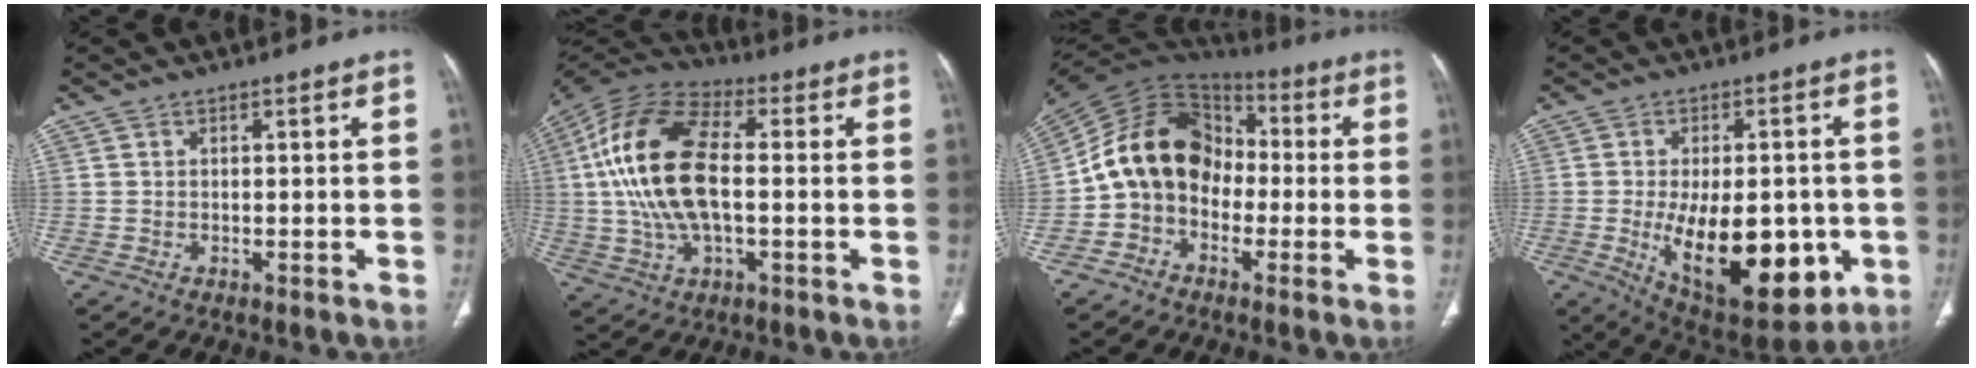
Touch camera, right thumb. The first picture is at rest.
{"total": 19.2, "force": [0.7, 9.4, 16.8], "torque": [-0.343, 0.022, 0.007]}
{"total": 15.3, "force": [-2.0, 12.1, 9.1], "torque": [-0.138, 0.057, -0.051]}
{"total": 21.5, "force": [-4.8, 10.7, 18.0], "torque": [-0.253, -0.011, -0.040]}